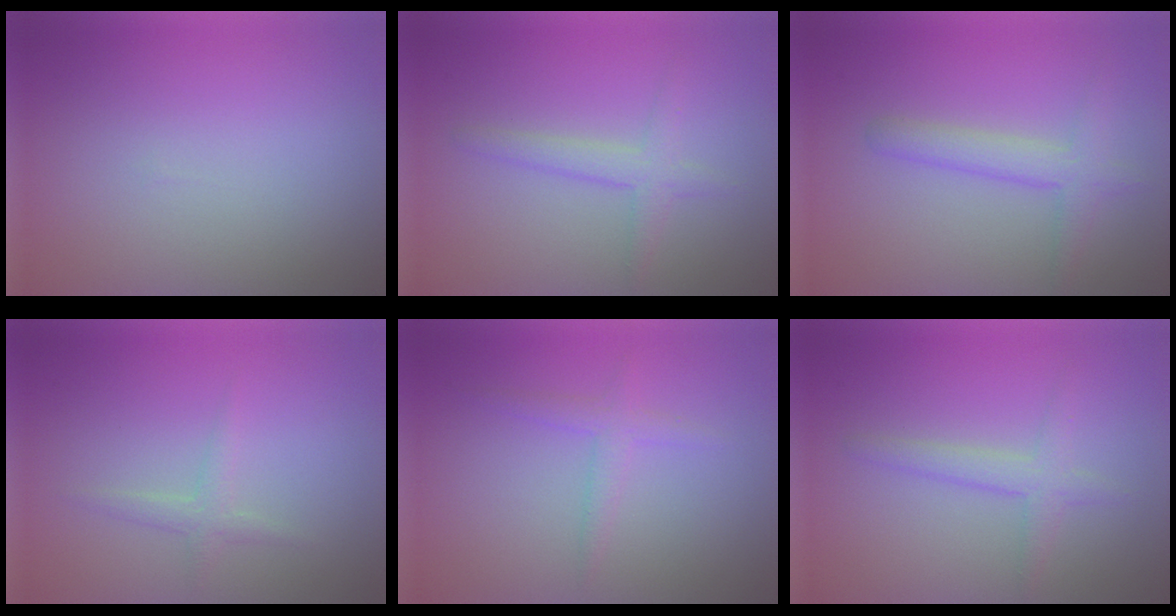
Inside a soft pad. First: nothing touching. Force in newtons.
{"total": 2.2, "press": 2.2, "slide": 0.0}
{"total": 2.8, "press": 2.8, "slide": 0.2}
{"total": 1.3, "press": 1.3, "slide": 0.0}
{"total": 1.6, "press": 1.6, "slide": 0.1}
{"total": 2.2, "press": 2.2, "slide": 0.0}